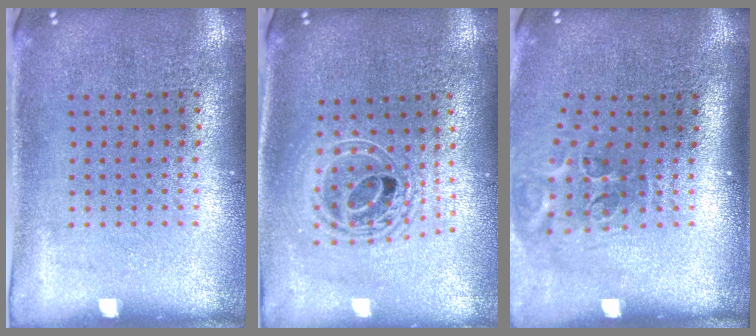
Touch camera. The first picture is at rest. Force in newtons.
{"total": 2.0, "press": 1.5, "slide": 1.3}
{"total": 2.0, "press": 1.2, "slide": 1.6}